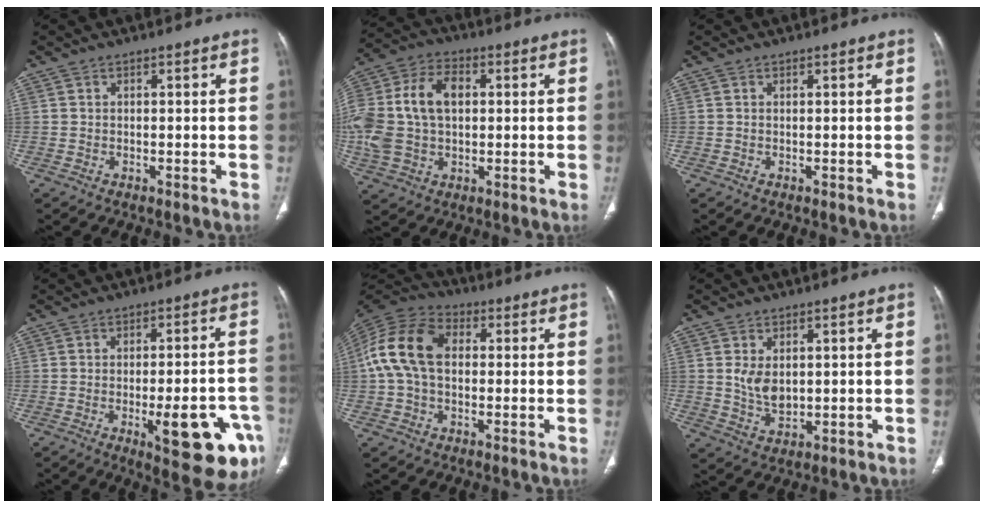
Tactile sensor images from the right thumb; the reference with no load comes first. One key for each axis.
{"total": 18.0, "fx": 1.3, "fy": 12.1, "fz": 13.2, "tx": -0.294, "ty": 0.022, "tz": 0.025}
{"total": 0.0}
{"total": 15.3, "fx": -5.8, "fy": 4.4, "fz": 13.4, "tx": -0.132, "ty": 0.019, "tz": -0.062}
{"total": 13.9, "fx": 1.3, "fy": 9.4, "fz": 10.2, "tx": -0.202, "ty": 0.035, "tz": 0.015}
{"total": 5.4, "fx": 1.2, "fy": 3.4, "fz": 4.0, "tx": -0.064, "ty": -0.015, "tz": 0.032}